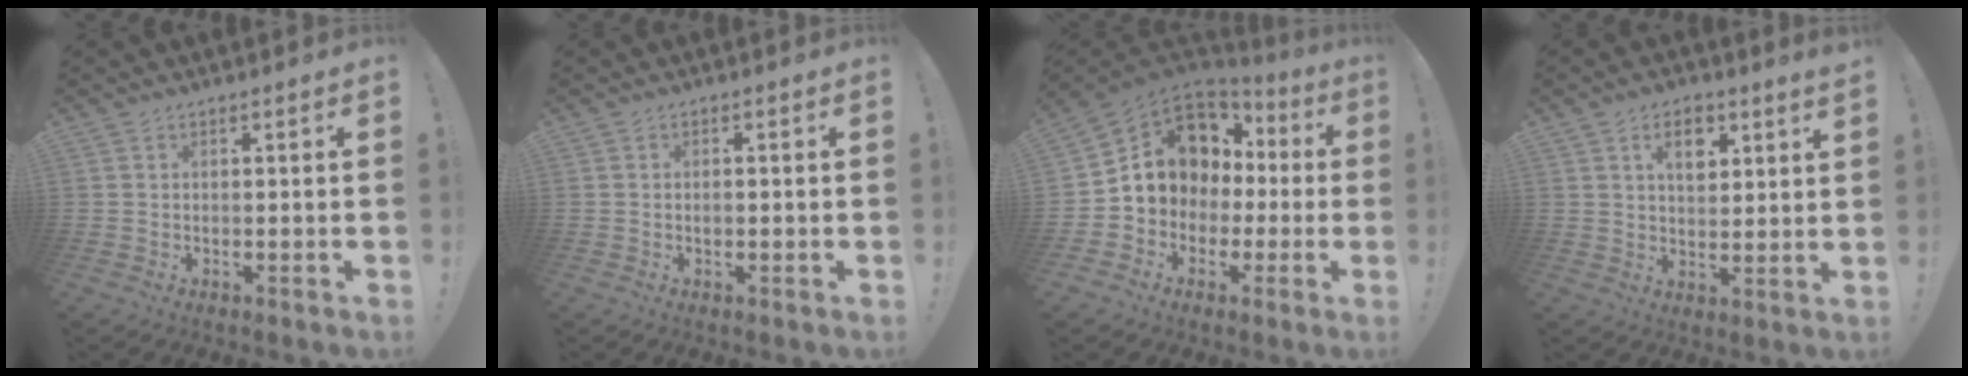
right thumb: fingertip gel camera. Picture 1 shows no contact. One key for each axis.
{"total": 0.9, "fx": -0.4, "fy": 0.4, "fz": 0.7, "tx": -0.009, "ty": 0.001, "tz": -0.009}
{"total": 11.2, "fx": 2.6, "fy": 10.0, "fz": 4.3, "tx": -0.062, "ty": -0.023, "tz": 0.069}
{"total": 6.9, "fx": 4.0, "fy": 3.0, "fz": 4.8, "tx": -0.064, "ty": -0.018, "tz": 0.064}